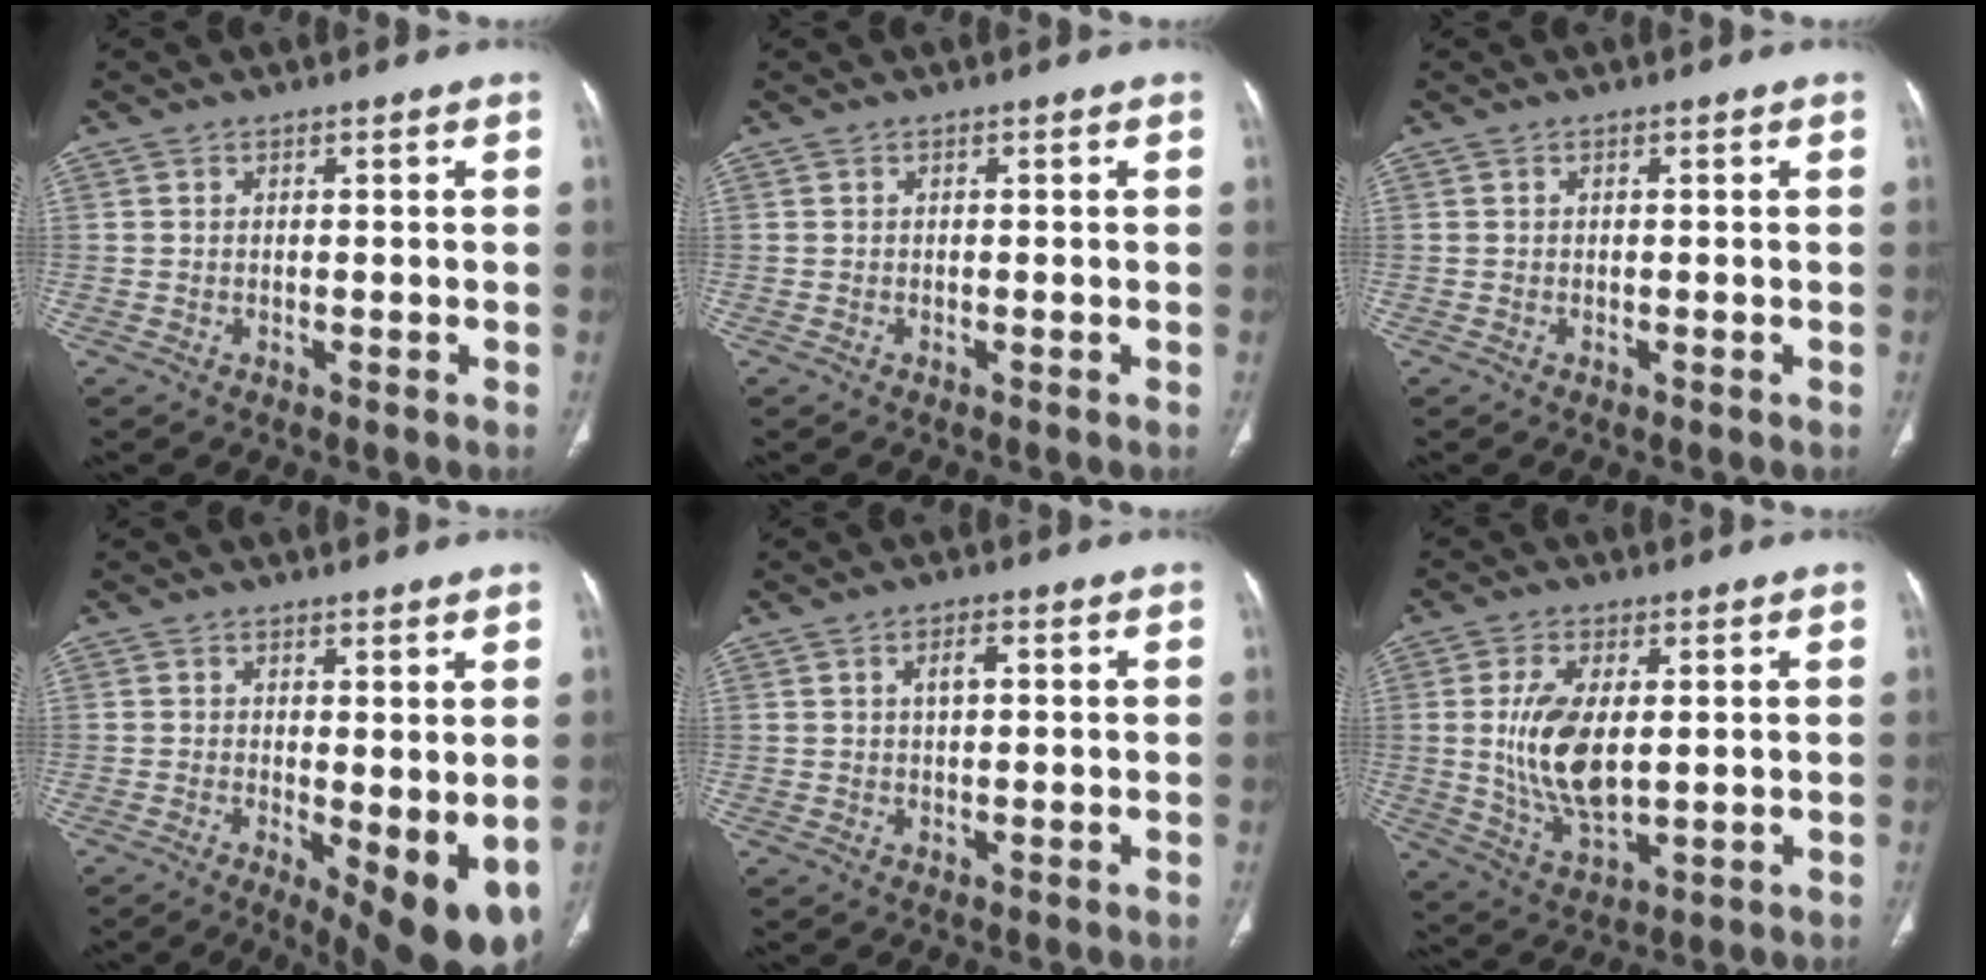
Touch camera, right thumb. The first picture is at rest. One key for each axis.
{"total": 0.0}
{"total": 0.0}
{"total": 10.6, "fx": -1.6, "fy": 3.6, "fz": 9.8, "tx": -0.129, "ty": -0.025, "tz": -0.011}
{"total": 2.7, "fx": 0.7, "fy": 1.2, "fz": 2.3, "tx": -0.041, "ty": 0.003, "tz": 0.014}
{"total": 11.8, "fx": 1.1, "fy": 5.8, "fz": 10.2, "tx": -0.203, "ty": -0.018, "tz": 0.031}